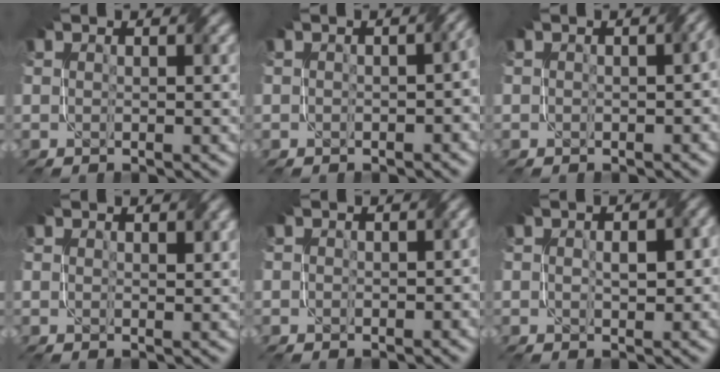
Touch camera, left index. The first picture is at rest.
{"total": 3.4, "force": [-0.3, 2.1, 2.7], "torque": [-0.014, -0.001, -0.001]}
{"total": 2.4, "force": [0.1, 1.3, 2.0], "torque": [-0.014, 0.002, 0.002]}
{"total": 1.1, "force": [0.8, 0.3, 0.8], "torque": [-0.011, 0.001, 0.014]}
{"total": 1.5, "force": [0.1, 1.3, 0.9], "torque": [-0.009, -0.004, -0.005]}
{"total": 2.9, "force": [0.1, 1.5, 2.5], "torque": [-0.036, 0.002, 0.004]}